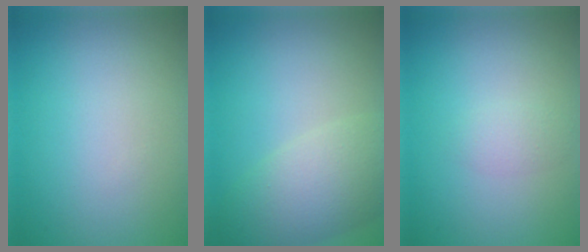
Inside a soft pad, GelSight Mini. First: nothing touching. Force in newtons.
{"total": 5.7, "press": 5.7, "slide": 0.4}
{"total": 1.2, "press": 1.2, "slide": 0.0}